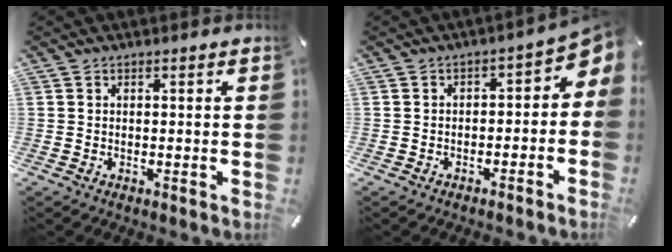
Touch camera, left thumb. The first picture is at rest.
{"total": 4.1, "force": [-0.4, 2.8, 2.9], "torque": [-0.033, -0.008, -0.018]}